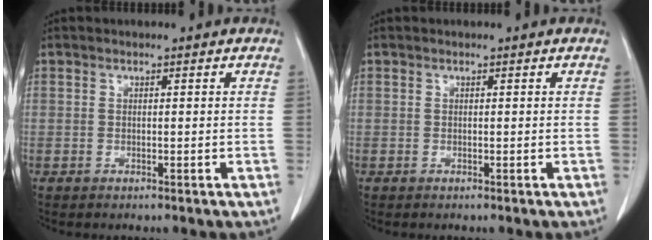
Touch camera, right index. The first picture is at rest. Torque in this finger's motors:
{"motor_torque": [-0.01, 0.00, 0.00, 0.00]}